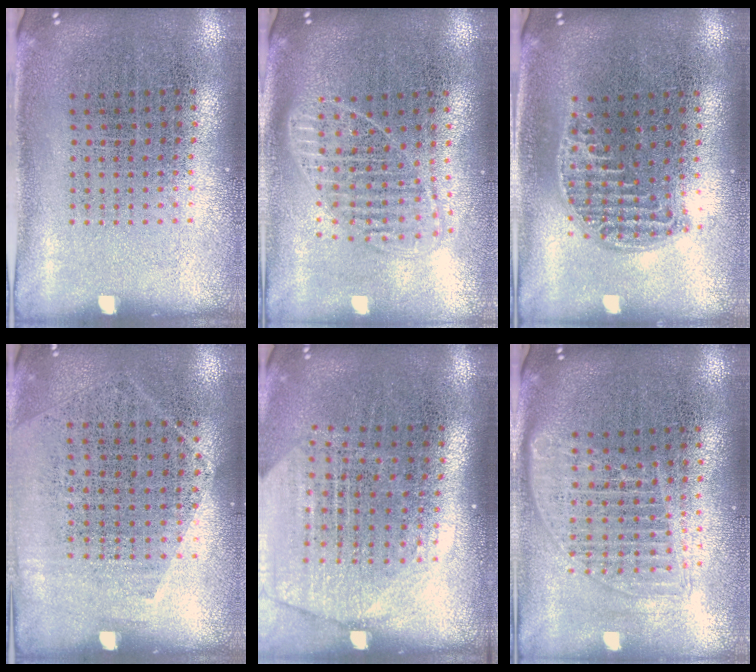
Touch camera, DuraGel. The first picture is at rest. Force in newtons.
{"total": 1.7, "press": 1.4, "slide": 1.0}
{"total": 1.2, "press": 1.1, "slide": 0.5}
{"total": 1.3, "press": 1.0, "slide": 0.7}
{"total": 1.9, "press": 1.6, "slide": 1.0}
{"total": 1.6, "press": 1.4, "slide": 0.8}